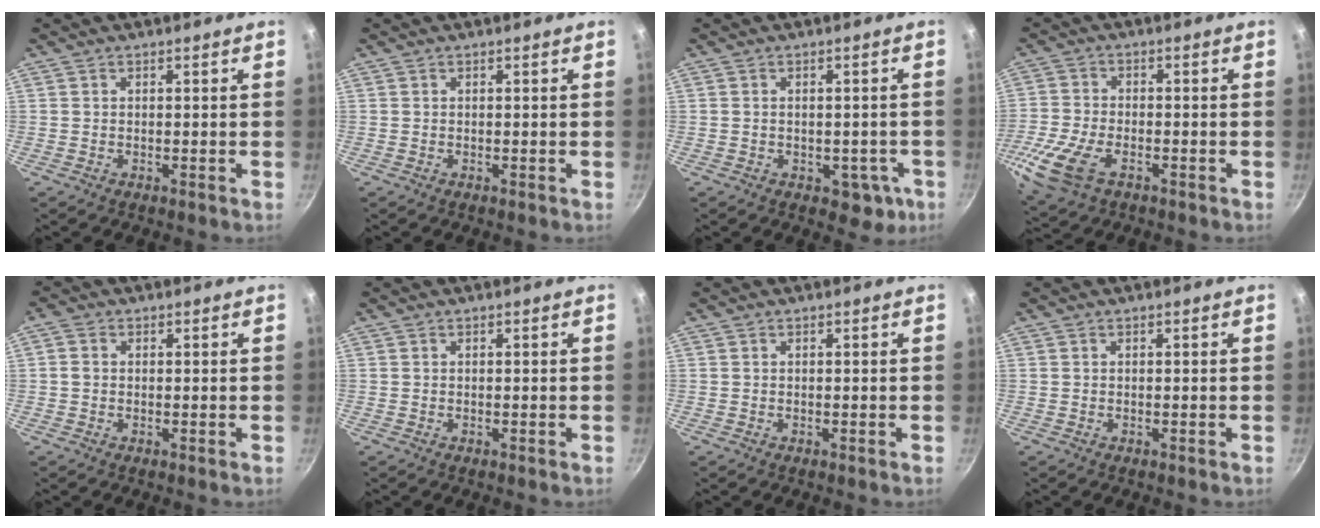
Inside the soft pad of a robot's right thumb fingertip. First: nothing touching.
{"total": 0.0}
{"total": 5.6, "force": [-1.9, 3.7, 3.7], "torque": [-0.017, 0.017, -0.008]}
{"total": 12.0, "force": [-5.2, 6.5, 8.7], "torque": [-0.199, 0.000, -0.106]}
{"total": 1.8, "force": [0.1, 1.5, 1.0], "torque": [-0.022, 0.006, -0.002]}
{"total": 0.0}
{"total": 0.0}
{"total": 0.0}